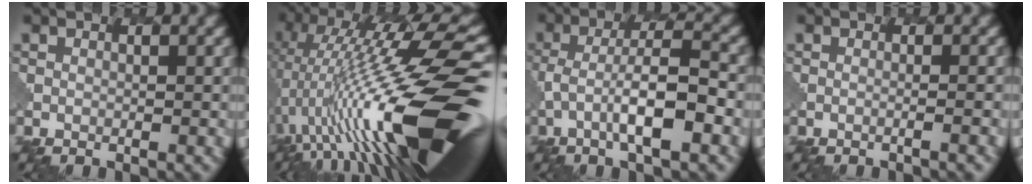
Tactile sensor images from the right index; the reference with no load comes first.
{"total": 17.2, "force": [-1.8, 4.7, 16.4], "torque": [-0.268, 0.029, -0.033]}
{"total": 5.7, "force": [-1.7, 1.3, 5.3], "torque": [-0.103, 0.006, -0.034]}
{"total": 1.6, "force": [-0.3, 0.5, 1.5], "torque": [-0.004, 0.002, -0.021]}